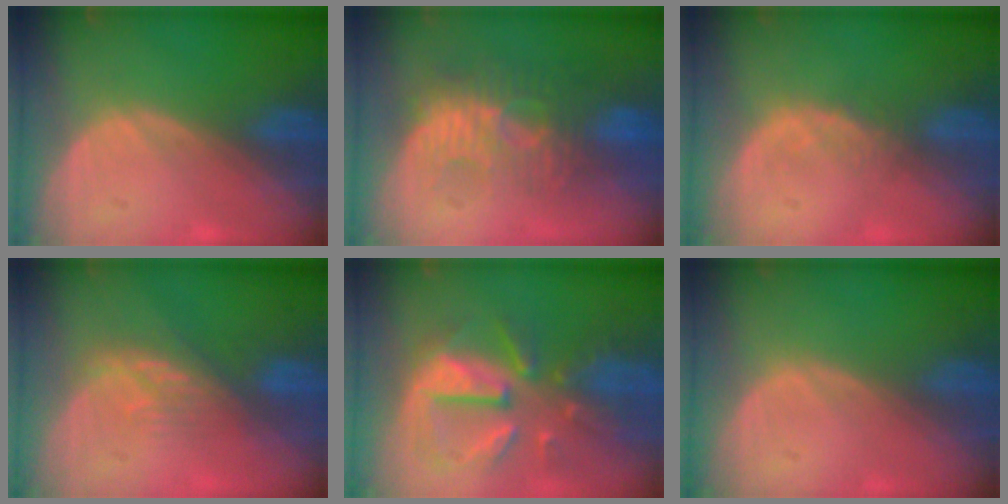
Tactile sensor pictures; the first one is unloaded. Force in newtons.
{"total": 9.4, "press": 8.9, "slide": 3.0}
{"total": 1.4, "press": 1.4, "slide": 0.2}
{"total": 4.3, "press": 4.0, "slide": 1.4}
{"total": 10.3, "press": 9.3, "slide": 4.5}
{"total": 0.0}